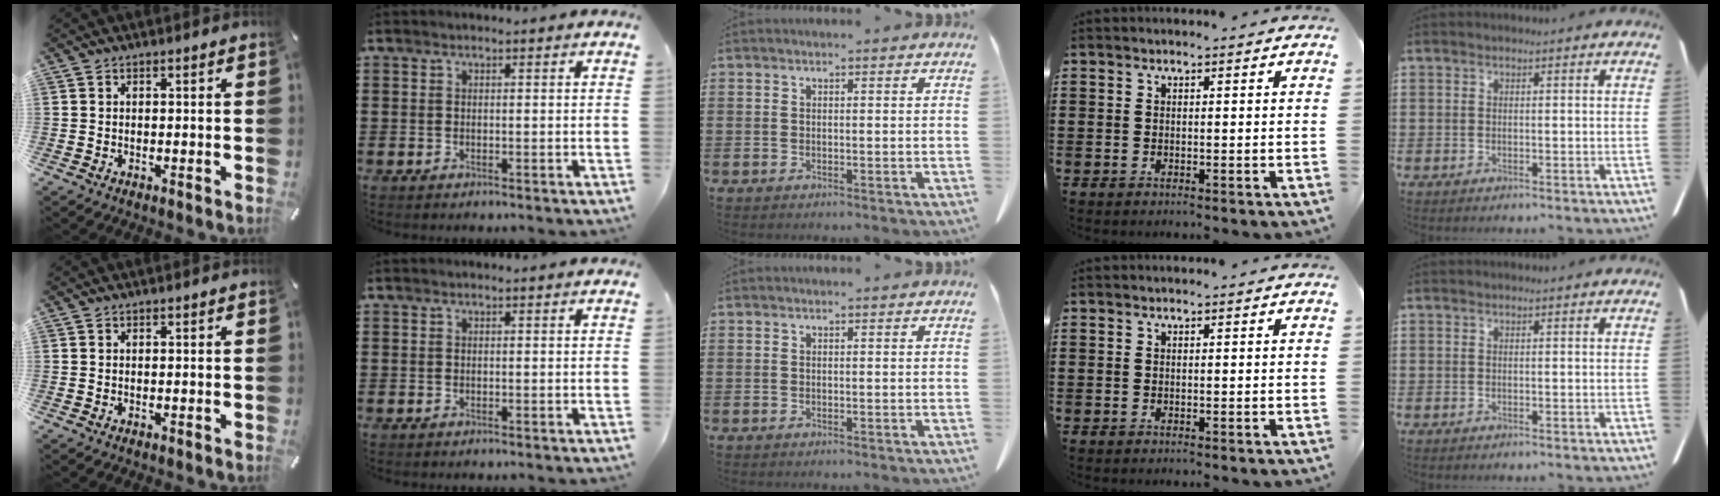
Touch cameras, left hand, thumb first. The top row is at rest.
{}